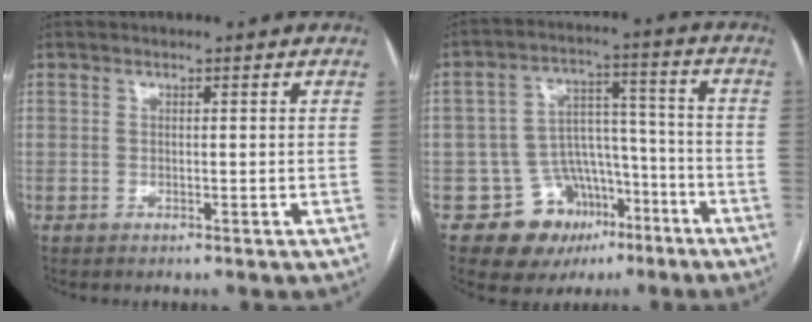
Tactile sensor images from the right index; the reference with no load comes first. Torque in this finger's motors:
{"motor_torque": [-0.01, -0.41, -0.63, -0.21]}